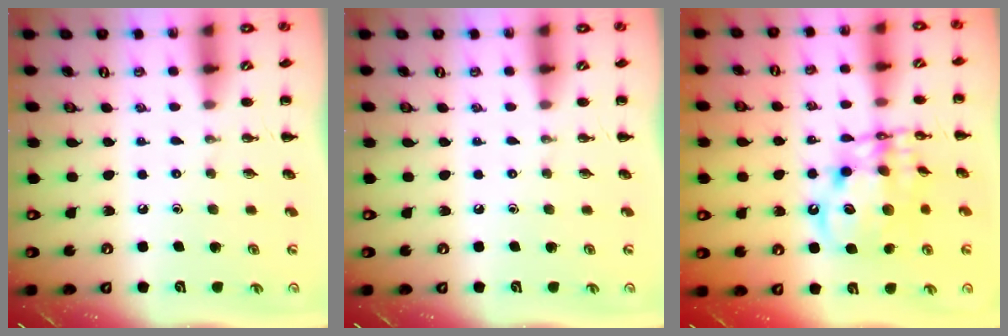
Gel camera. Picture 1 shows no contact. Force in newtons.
{"total": 0.0}
{"total": 13.9, "press": 13.5, "slide": 3.3}